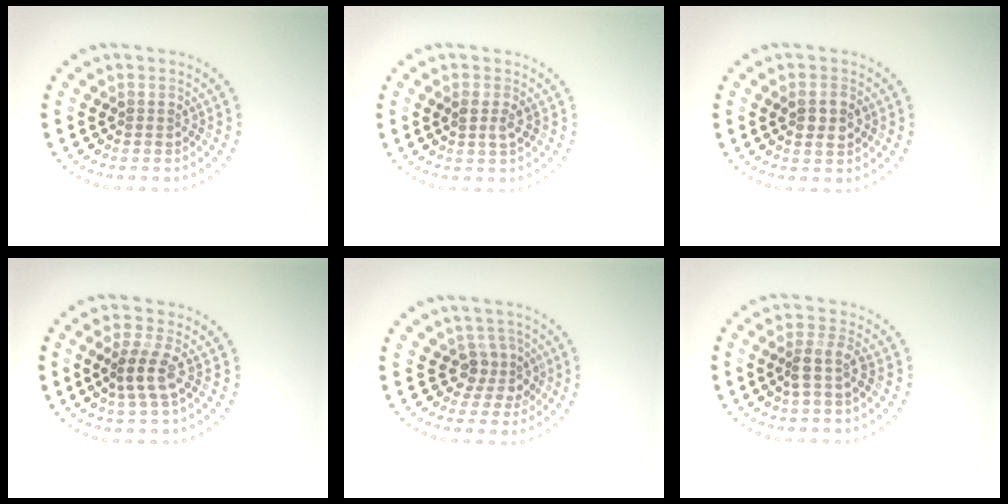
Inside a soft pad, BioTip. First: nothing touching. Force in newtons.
{"total": 1.4, "press": 1.3, "slide": 0.6}
{"total": 2.2, "press": 2.2, "slide": 0.3}
{"total": 2.6, "press": 2.1, "slide": 1.6}
{"total": 2.8, "press": 2.3, "slide": 1.7}
{"total": 2.1, "press": 1.6, "slide": 1.3}